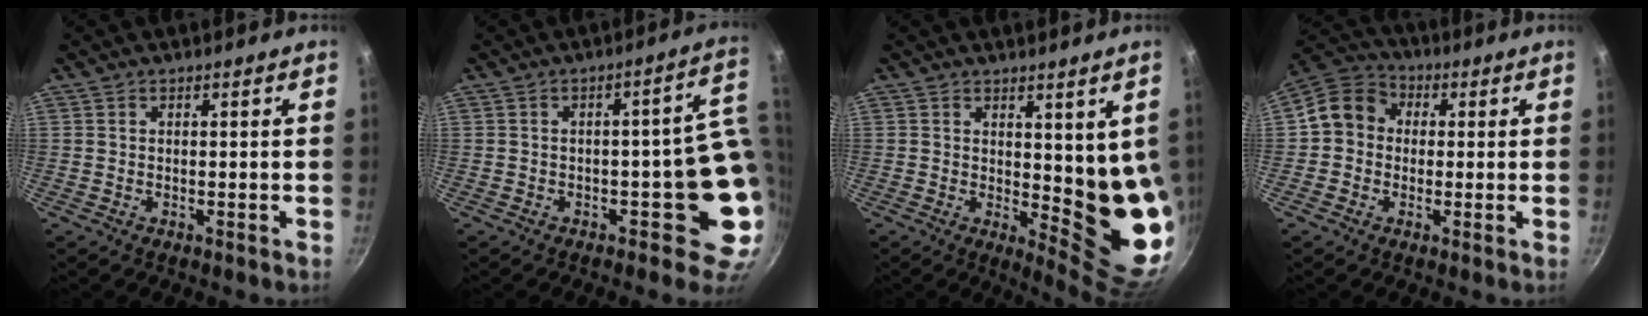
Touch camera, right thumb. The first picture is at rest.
{"total": 9.0, "force": [-0.2, 4.5, 7.8], "torque": [-0.032, 0.014, 0.000]}
{"total": 10.7, "force": [2.4, 4.1, 9.5], "torque": [-0.090, -0.042, 0.040]}
{"total": 9.3, "force": [0.3, 8.2, 4.3], "torque": [-0.044, 0.027, -0.020]}